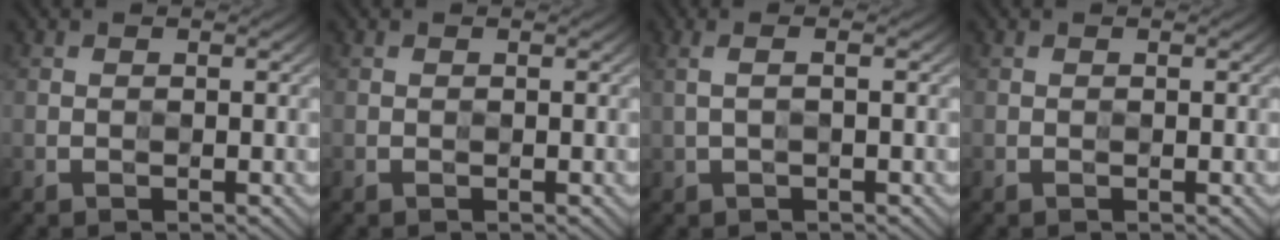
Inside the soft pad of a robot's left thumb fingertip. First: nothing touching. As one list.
[{"total": 0.0}, {"total": 2.2, "force": [0.2, 0.5, 2.1], "torque": [-0.039, 0.007, 0.000]}, {"total": 0.0}]